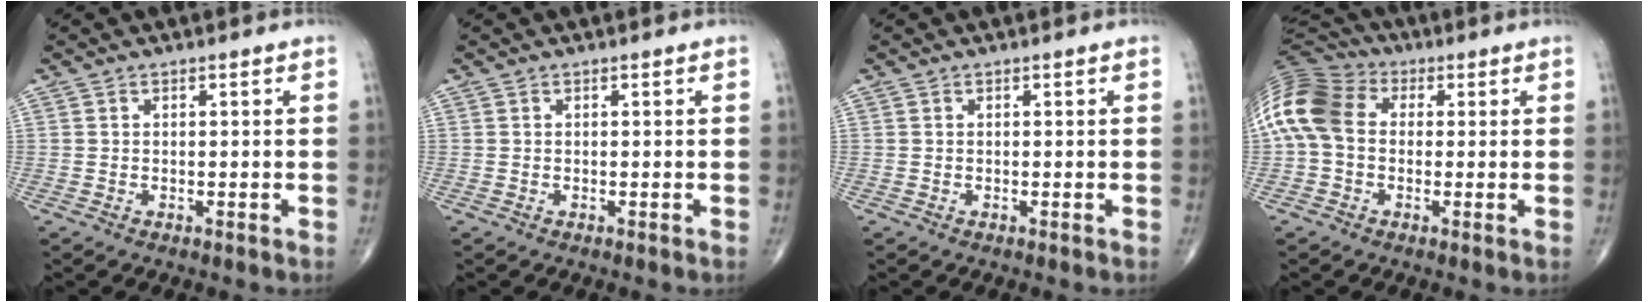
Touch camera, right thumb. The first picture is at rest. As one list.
[{"total": 0.0}, {"total": 0.0}, {"total": 13.6, "force": [0.9, 10.1, 9.1], "torque": [-0.187, 0.035, 0.005]}]